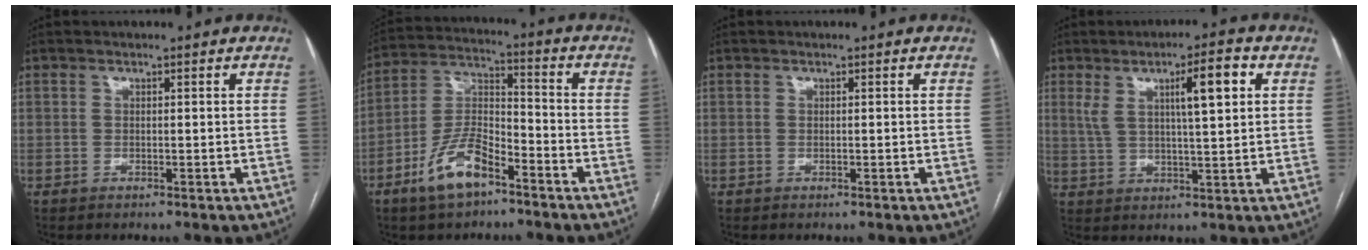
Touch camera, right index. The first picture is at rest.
{"total": 10.4, "force": [-6.3, 3.8, 7.4], "torque": [-0.162, 0.006, -0.118]}
{"total": 0.0}
{"total": 8.5, "force": [3.2, 1.0, 7.8], "torque": [-0.133, 0.014, 0.053]}